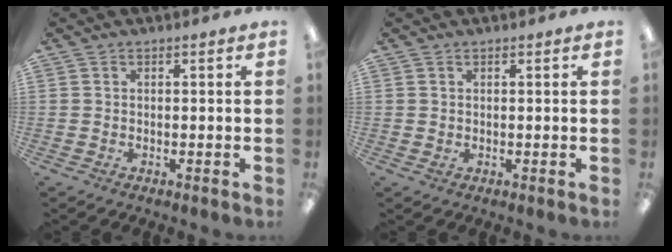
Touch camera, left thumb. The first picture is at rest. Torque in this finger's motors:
{"motor_torque": [-0.28, 0.08, 0.32, -0.26, 0.00]}